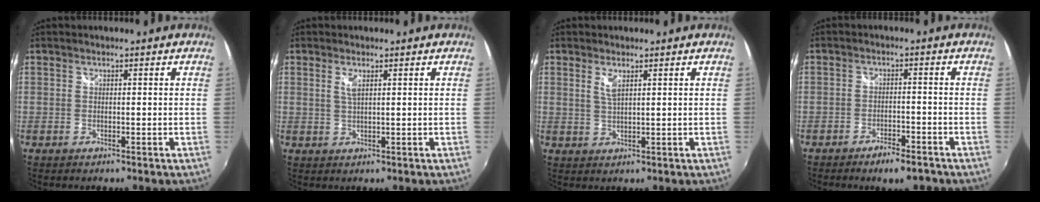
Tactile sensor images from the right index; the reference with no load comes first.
{"total": 1.8, "force": [0.9, 0.4, 1.6], "torque": [-0.029, -0.001, 0.015]}
{"total": 2.4, "force": [1.3, 0.6, 2.0], "torque": [-0.036, -0.002, 0.023]}
{"total": 5.3, "force": [-4.1, 1.8, 2.8], "torque": [-0.064, -0.003, -0.063]}